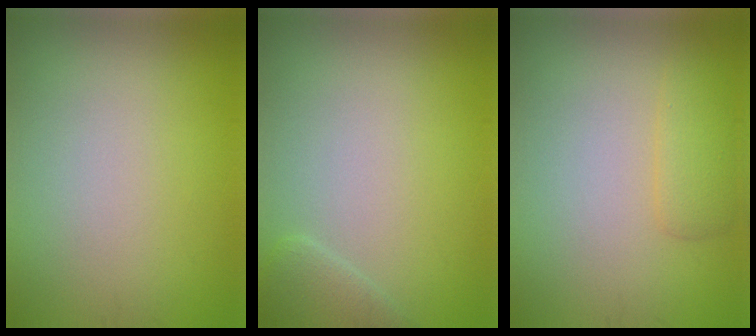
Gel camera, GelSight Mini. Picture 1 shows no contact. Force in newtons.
{"total": 1.6, "press": 1.6, "slide": 0.2}
{"total": 1.8, "press": 1.8, "slide": 0.2}